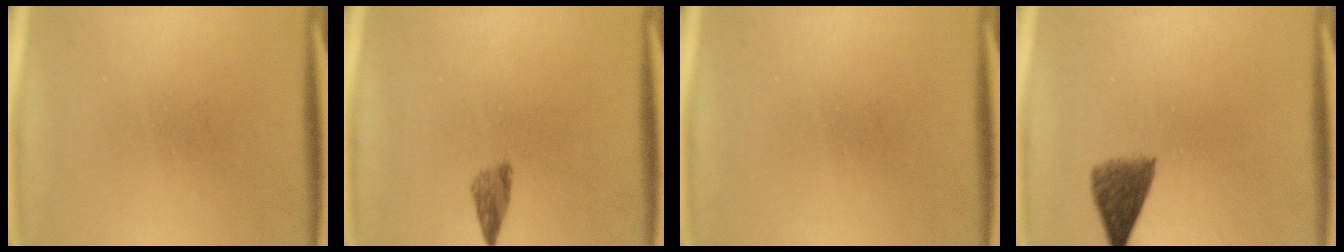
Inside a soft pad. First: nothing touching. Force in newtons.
{"total": 2.1}
{"total": 0.0}
{"total": 4.7}